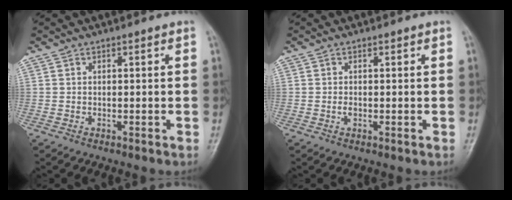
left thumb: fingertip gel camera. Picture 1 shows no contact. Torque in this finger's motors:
{"motor_torque": [-0.01, 0.00, 0.19, 0.10, 0.00]}